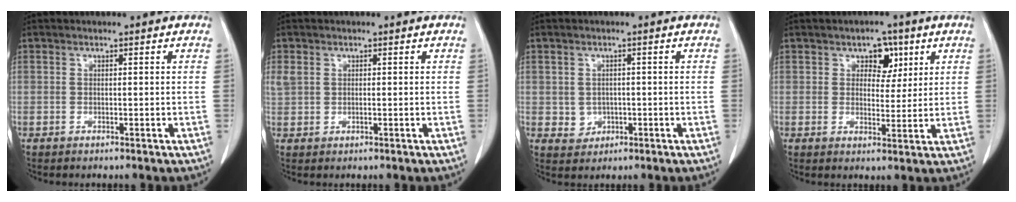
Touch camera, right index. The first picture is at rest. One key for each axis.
{"total": 2.0, "fx": 0.5, "fy": 1.4, "fz": 1.3, "tx": -0.043, "ty": 0.013, "tz": 0.015}
{"total": 2.8, "fx": -0.2, "fy": 2.8, "fz": 0.6, "tx": -0.001, "ty": 0.006, "tz": 0.008}
{"total": 4.6, "fx": 2.2, "fy": 2.9, "fz": 2.8, "tx": -0.033, "ty": 0.008, "tz": 0.032}